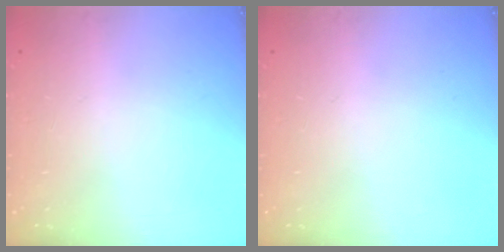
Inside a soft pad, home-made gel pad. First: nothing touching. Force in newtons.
{"total": 0.0}